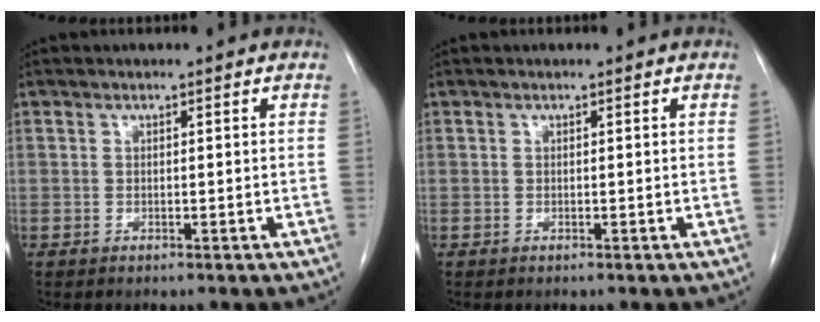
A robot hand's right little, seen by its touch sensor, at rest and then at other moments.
{"total": 0.0}